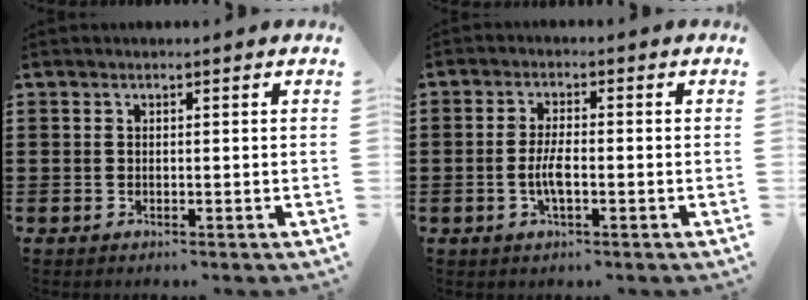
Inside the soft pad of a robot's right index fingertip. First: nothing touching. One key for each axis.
{"total": 4.0, "fx": -0.9, "fy": 1.2, "fz": 3.6, "tx": -0.079, "ty": -0.002, "tz": -0.022}